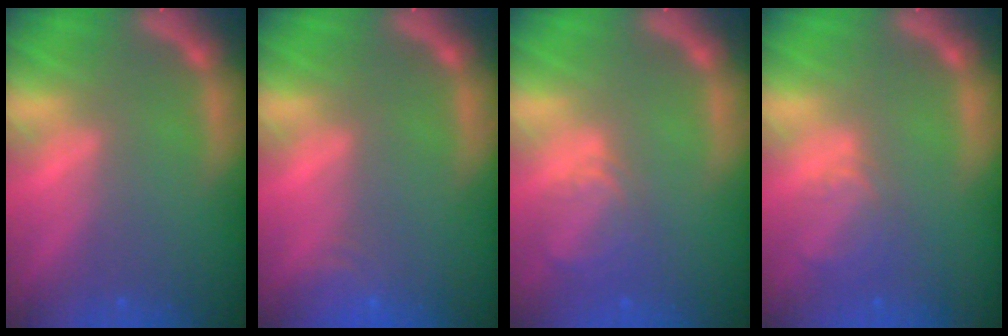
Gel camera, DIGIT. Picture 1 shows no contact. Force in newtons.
{"total": 2.4}
{"total": 3.4}
{"total": 2.9}